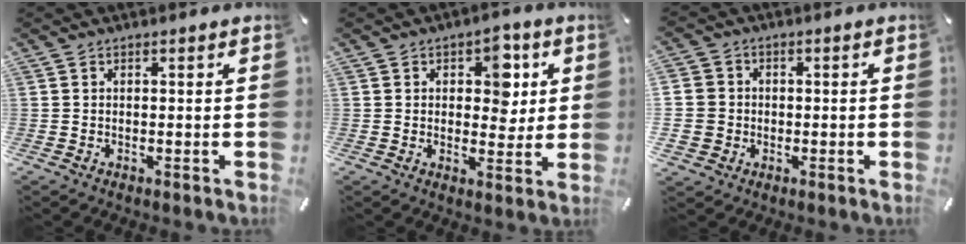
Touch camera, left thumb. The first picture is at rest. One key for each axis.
{"total": 7.5, "fx": 2.2, "fy": 5.4, "fz": 4.8, "tx": -0.042, "ty": -0.007, "tz": 0.028}
{"total": 6.9, "fx": -0.4, "fy": 6.6, "fz": 1.8, "tx": -0.043, "ty": 0.010, "tz": -0.008}